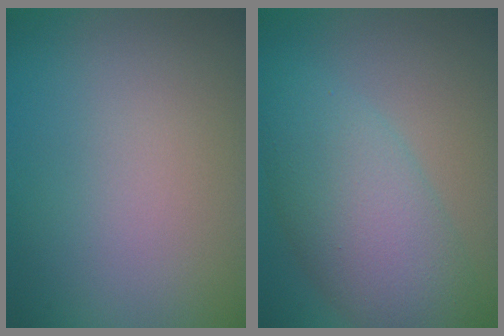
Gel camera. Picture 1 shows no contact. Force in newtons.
{"total": 7.0, "press": 7.0, "slide": 0.2}